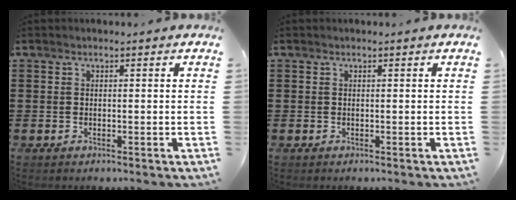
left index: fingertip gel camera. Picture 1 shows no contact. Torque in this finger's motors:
{"motor_torque": [0.00, 0.00, 0.00, 0.00]}